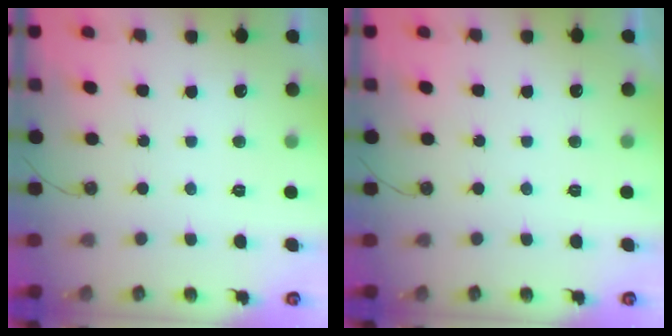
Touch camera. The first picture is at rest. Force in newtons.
{"total": 0.6, "press": 0.5, "slide": 0.2}